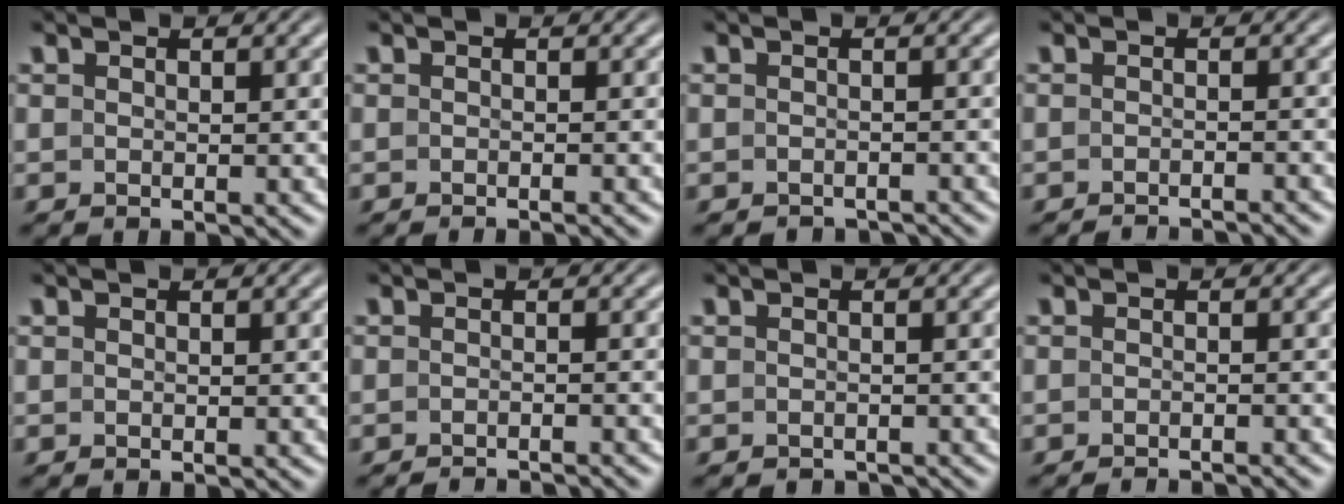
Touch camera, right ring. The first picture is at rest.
{"total": 1.2, "force": [-1.1, -0.3, 0.2], "torque": [0.000, 0.002, -0.018]}
{"total": 2.5, "force": [-2.5, 0.1, 0.0], "torque": [-0.003, -0.010, -0.035]}
{"total": 3.2, "force": [-3.2, -0.1, 0.2], "torque": [-0.003, -0.009, -0.047]}
{"total": 0.0}
{"total": 3.1, "force": [-3.1, -0.1, 0.2], "torque": [-0.003, -0.009, -0.046]}
{"total": 2.1, "force": [-2.1, 0.1, 0.0], "torque": [-0.003, -0.010, -0.029]}
{"total": 2.7, "force": [-2.7, -0.1, 0.2], "torque": [-0.002, -0.007, -0.039]}